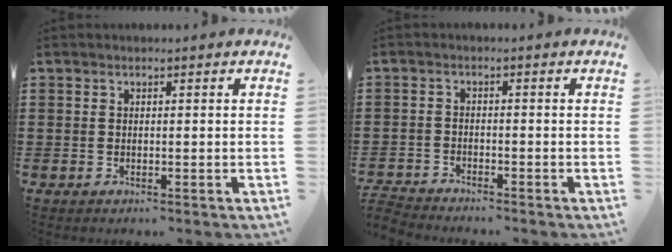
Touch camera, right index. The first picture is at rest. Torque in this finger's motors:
{"motor_torque": [-0.94, -1.20, -0.15, -0.17]}